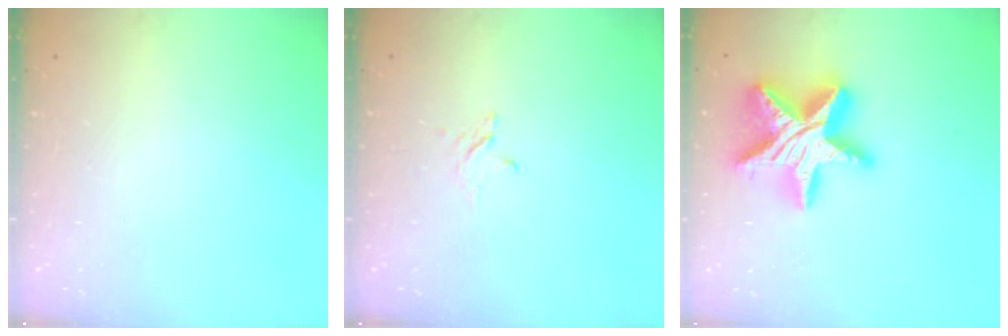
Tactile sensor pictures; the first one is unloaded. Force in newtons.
{"total": 2.8, "press": 2.8, "slide": 0.3}
{"total": 20.3, "press": 20.2, "slide": 1.8}